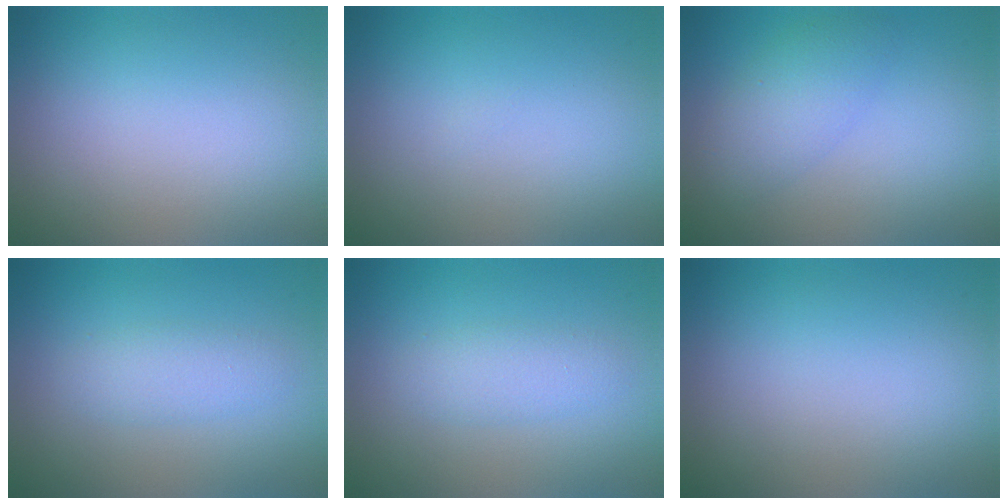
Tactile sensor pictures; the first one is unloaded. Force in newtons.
{"total": 0.0}
{"total": 2.8, "press": 2.8, "slide": 0.1}
{"total": 2.0, "press": 2.0, "slide": 0.0}
{"total": 2.0, "press": 2.0, "slide": 0.0}
{"total": 0.0}